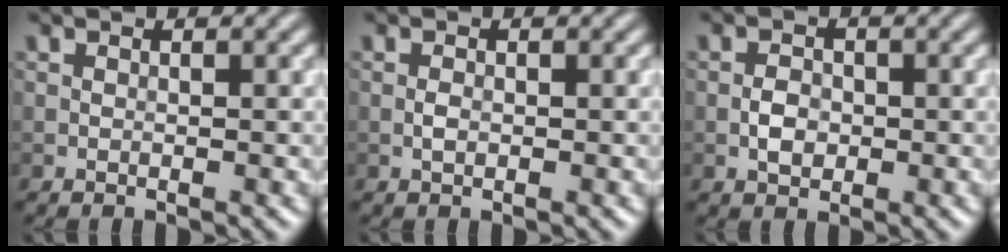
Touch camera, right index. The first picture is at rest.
{"total": 0.8, "force": [-0.2, 0.4, 0.6], "torque": [-0.013, 0.001, -0.004]}
{"total": 1.9, "force": [-0.4, 1.4, 1.3], "torque": [-0.021, 0.003, -0.011]}